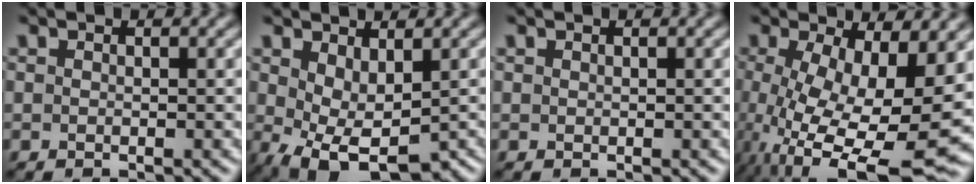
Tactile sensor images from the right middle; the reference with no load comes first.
{"total": 6.2, "force": [-0.8, 3.5, 5.1], "torque": [-0.105, -0.018, 0.001]}
{"total": 0.0}
{"total": 12.9, "force": [-2.7, 5.0, 11.6], "torque": [-0.202, -0.026, -0.035]}